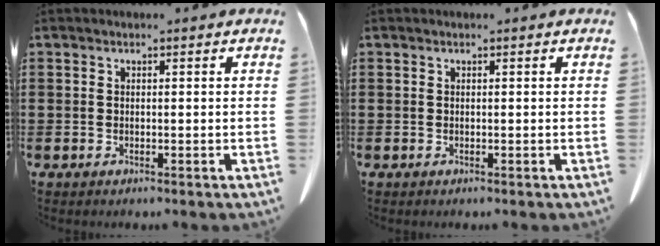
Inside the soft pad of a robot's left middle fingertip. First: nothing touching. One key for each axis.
{"total": 0.0}